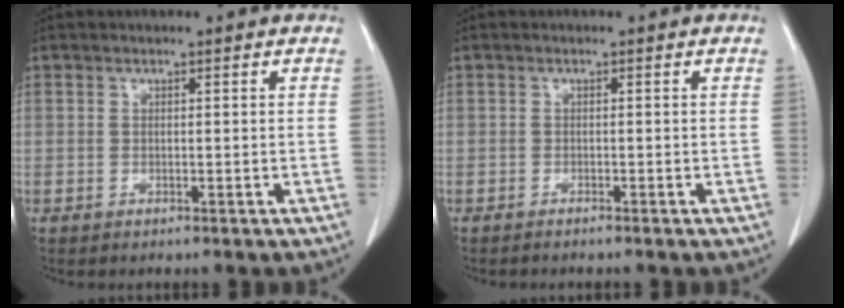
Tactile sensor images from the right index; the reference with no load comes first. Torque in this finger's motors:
{"motor_torque": [-0.08, 0.12, -0.05, -0.01]}